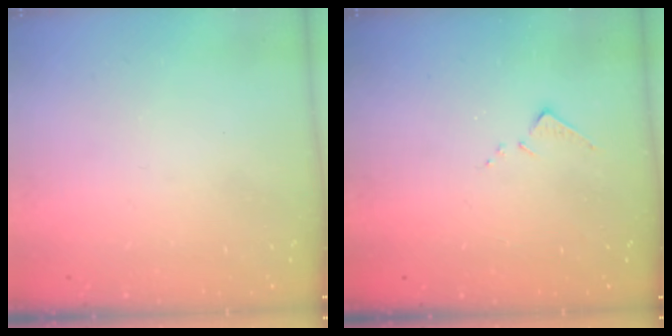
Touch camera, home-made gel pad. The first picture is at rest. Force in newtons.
{"total": 7.4, "press": 7.4, "slide": 0.5}